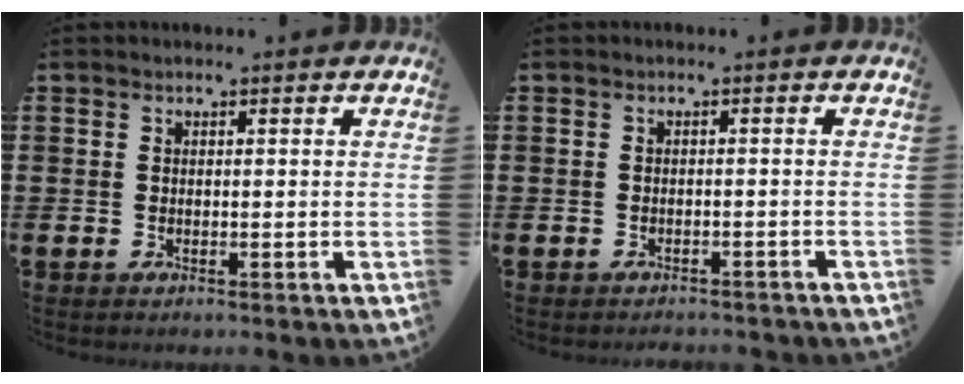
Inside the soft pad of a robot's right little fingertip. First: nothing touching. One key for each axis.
{"total": 1.0, "fx": -1.0, "fy": 0.1, "fz": 0.0, "tx": -0.003, "ty": 0.001, "tz": -0.021}